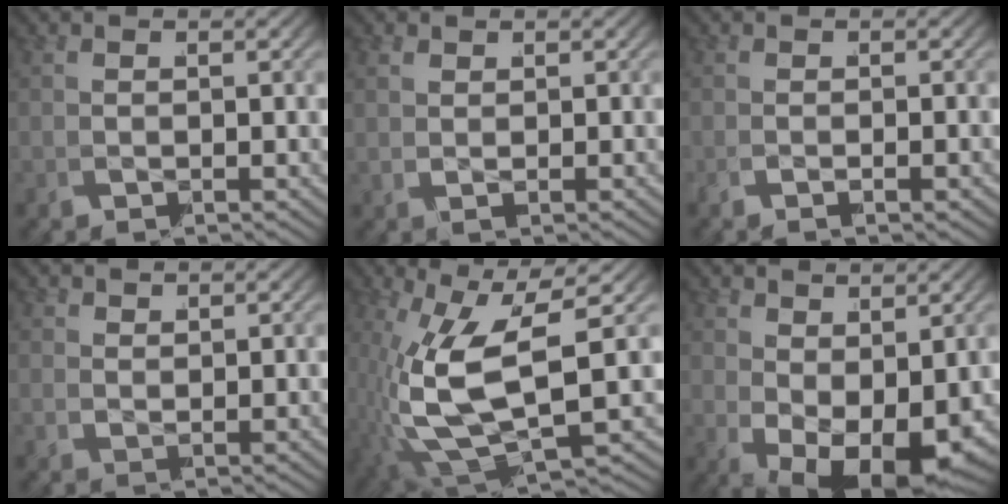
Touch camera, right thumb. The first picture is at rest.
{"total": 0.9, "force": [0.8, -0.2, -0.4], "torque": [0.014, 0.004, 0.016]}
{"total": 0.5, "force": [-0.4, -0.3, 0.0], "torque": [-0.001, 0.004, -0.010]}
{"total": 1.6, "force": [1.4, -0.4, -0.6], "torque": [0.024, 0.004, 0.027]}
{"total": 12.2, "force": [-1.4, 7.2, 9.8], "torque": [-0.231, -0.039, -0.001]}
{"total": 10.2, "force": [-2.9, 6.0, 7.7], "torque": [-0.132, -0.037, -0.029]}